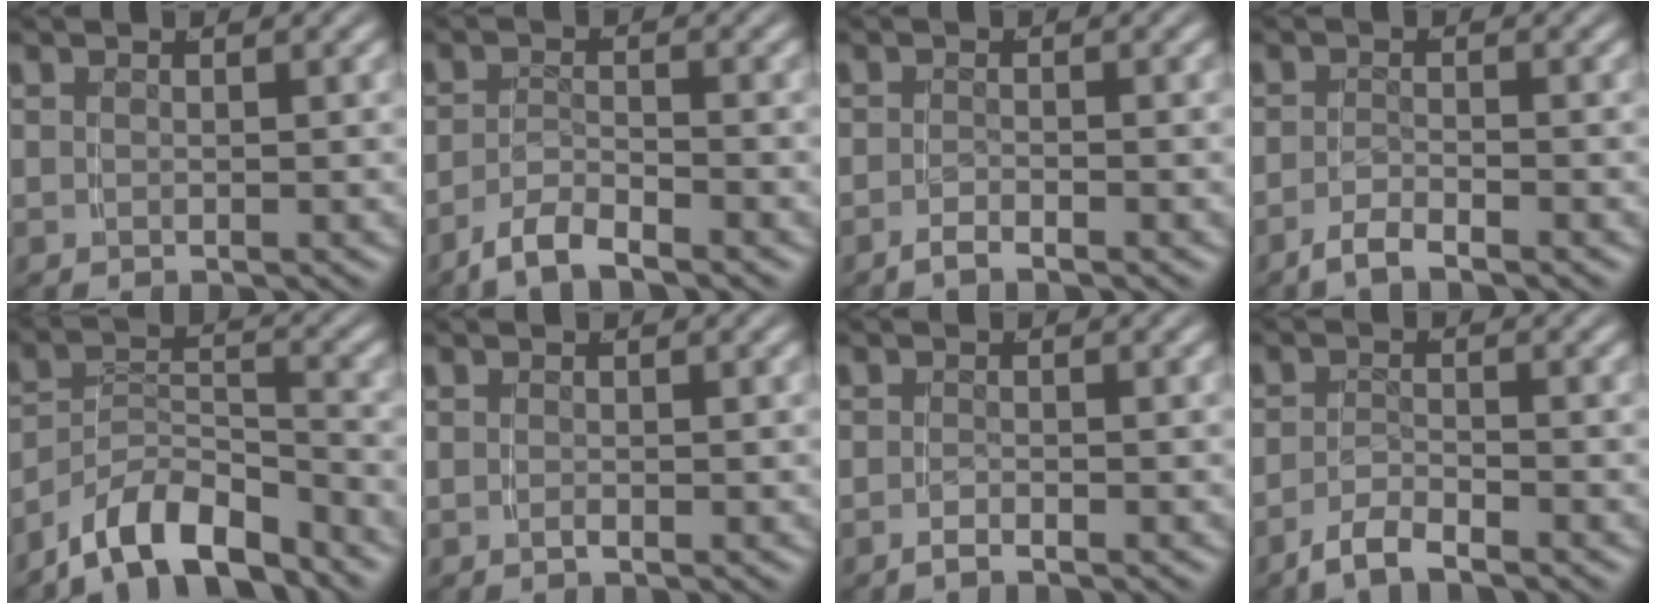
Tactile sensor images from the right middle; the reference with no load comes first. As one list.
[{"total": 3.4, "force": [-2.8, 0.9, 1.7], "torque": [-0.038, -0.006, -0.049]}, {"total": 1.7, "force": [-1.6, -0.1, 0.5], "torque": [-0.015, -0.003, -0.029]}, {"total": 2.5, "force": [-2.2, 0.3, 1.1], "torque": [-0.027, -0.004, -0.041]}, {"total": 6.7, "force": [-5.4, 2.8, 2.9], "torque": [-0.038, -0.002, -0.093]}, {"total": 0.5, "force": [-0.5, 0.2, 0.2], "torque": [-0.009, 0.001, -0.010]}, {"total": 1.3, "force": [-1.2, -0.2, 0.4], "torque": [-0.012, -0.002, -0.022]}, {"total": 3.0, "force": [-2.5, 0.6, 1.5], "torque": [-0.033, -0.004, -0.046]}]